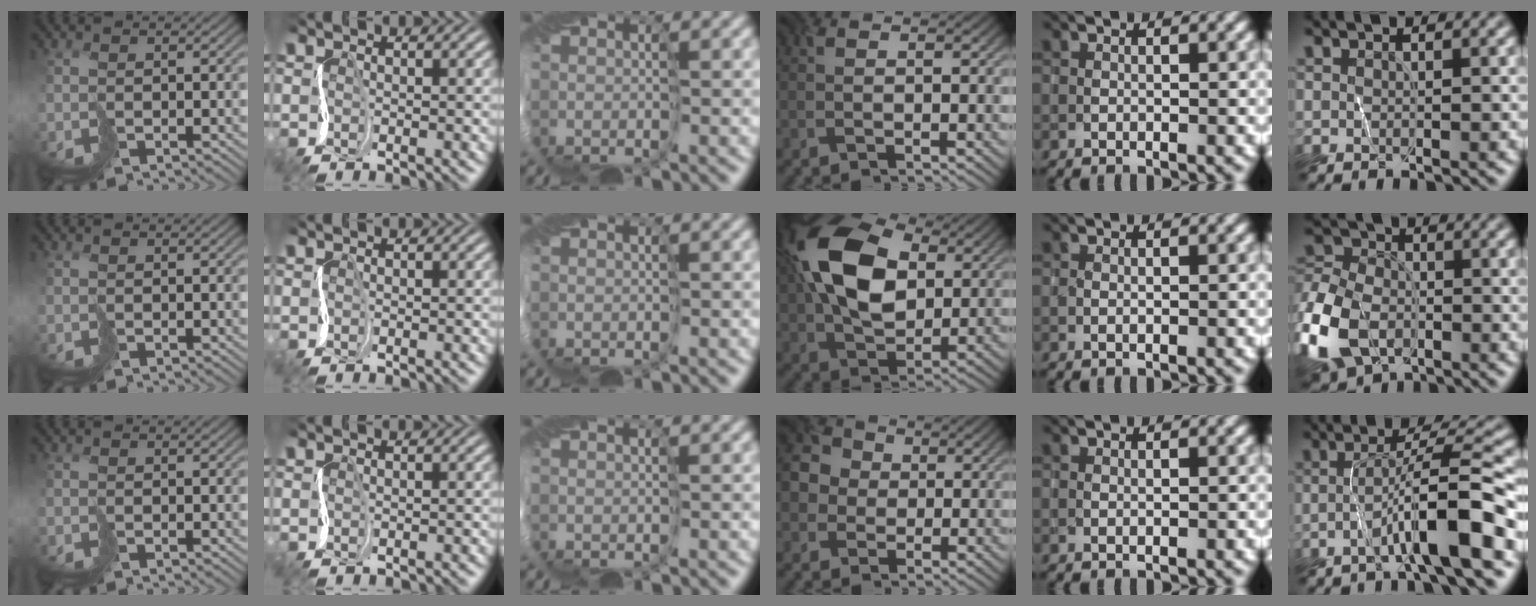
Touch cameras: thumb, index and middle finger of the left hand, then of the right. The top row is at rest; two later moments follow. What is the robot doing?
{"motion": "cut", "object": "receipt paper"}